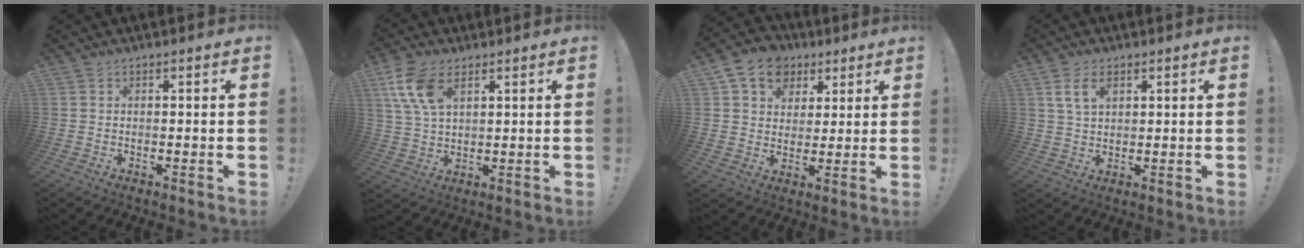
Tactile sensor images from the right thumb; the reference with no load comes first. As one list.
[{"total": 11.3, "force": [5.3, 6.2, 7.7], "torque": [-0.150, -0.011, 0.101]}, {"total": 11.8, "force": [5.8, 9.2, 4.6], "torque": [-0.069, -0.027, 0.115]}, {"total": 6.1, "force": [2.6, 3.4, 4.4], "torque": [-0.081, -0.004, 0.047]}]